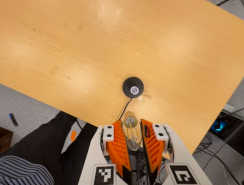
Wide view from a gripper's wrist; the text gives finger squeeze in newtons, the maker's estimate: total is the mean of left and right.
{"total": 20.3, "left": 25.4, "right": 15.3}